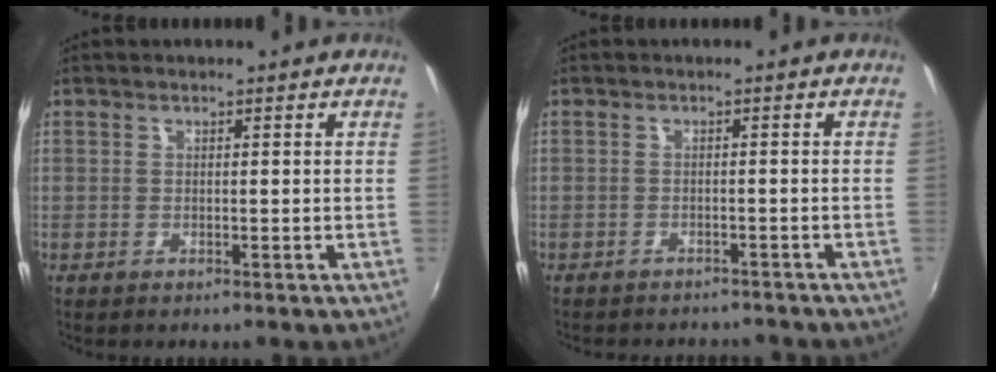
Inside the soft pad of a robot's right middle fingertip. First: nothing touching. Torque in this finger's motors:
{"motor_torque": [0.97, -1.16, 0.20, 0.14]}